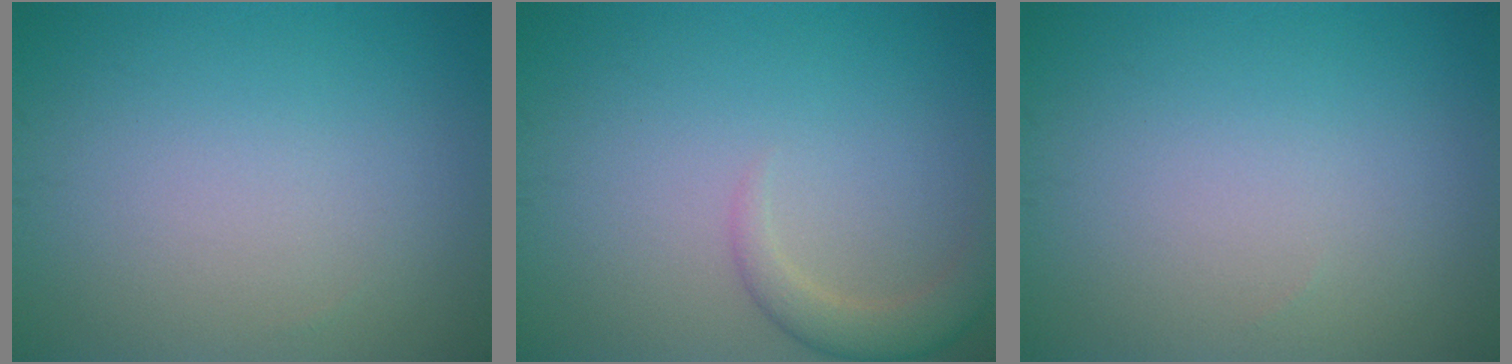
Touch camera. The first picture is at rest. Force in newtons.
{"total": 2.5, "press": 2.5, "slide": 0.2}
{"total": 0.0}